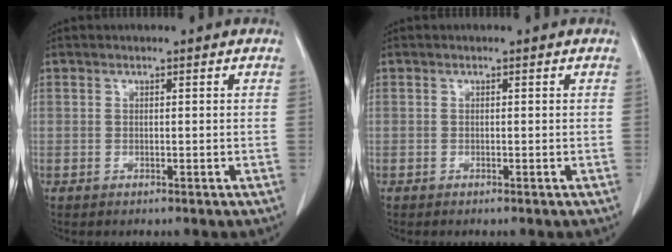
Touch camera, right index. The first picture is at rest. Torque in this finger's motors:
{"motor_torque": [-0.01, -0.04, 0.01, 0.01]}